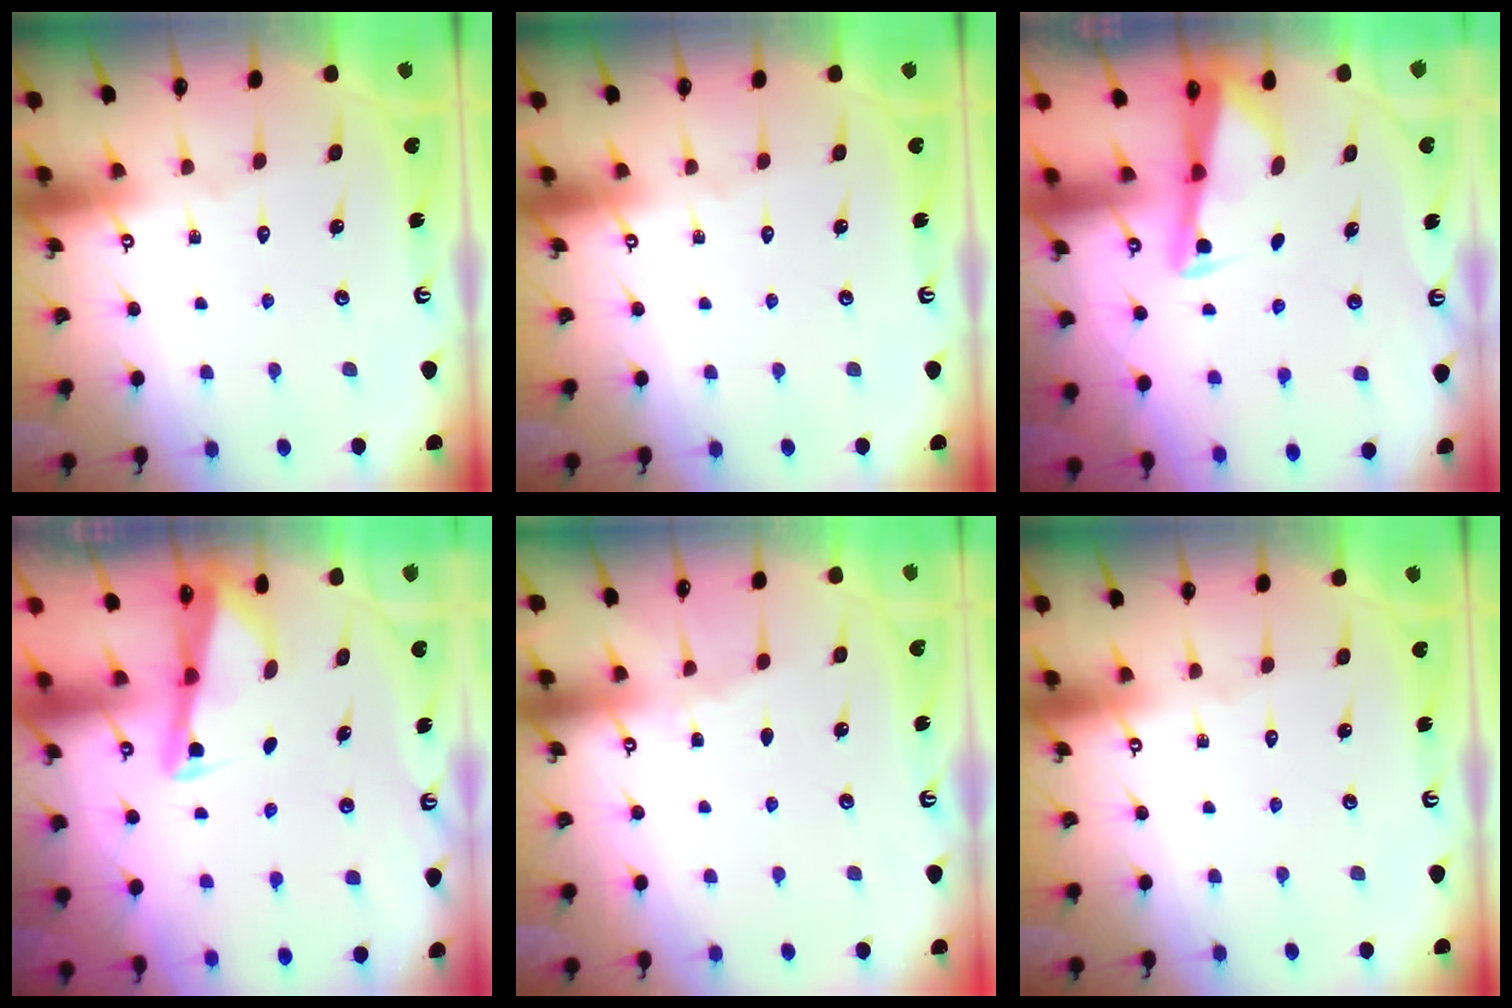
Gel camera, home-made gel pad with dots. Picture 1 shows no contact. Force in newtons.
{"total": 0.0}
{"total": 2.7, "press": 2.7, "slide": 0.2}
{"total": 2.5, "press": 2.5, "slide": 0.1}
{"total": 2.8, "press": 2.7, "slide": 0.3}
{"total": 0.0}